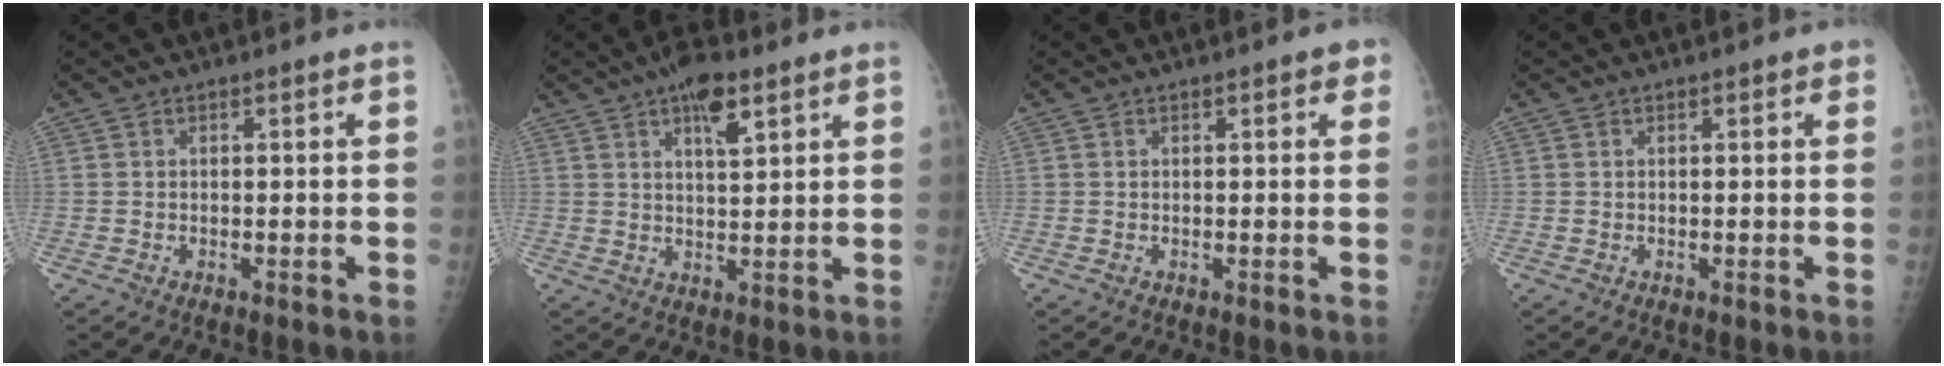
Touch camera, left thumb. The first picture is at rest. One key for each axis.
{"total": 7.3, "fx": 4.2, "fy": 2.6, "fz": 5.4, "tx": -0.073, "ty": -0.015, "tz": 0.063}
{"total": 2.0, "fx": 1.0, "fy": 0.9, "fz": 1.5, "tx": -0.005, "ty": 0.001, "tz": 0.009}
{"total": 0.9, "fx": 0.5, "fy": 0.4, "fz": 0.6, "tx": 0.001, "ty": 0.001, "tz": 0.002}